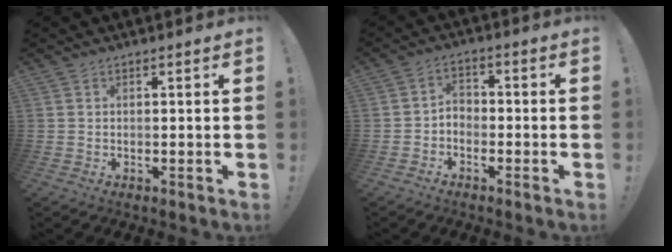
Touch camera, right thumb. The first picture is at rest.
{"total": 3.8, "force": [-2.2, 2.5, 1.7], "torque": [-0.035, 0.009, -0.043]}